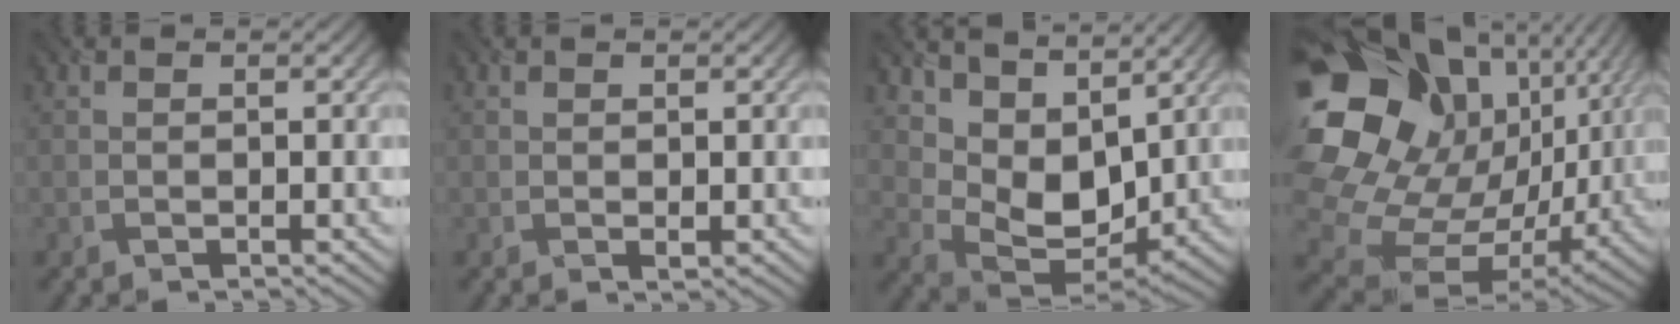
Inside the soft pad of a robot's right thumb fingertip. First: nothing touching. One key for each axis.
{"total": 0.6, "fx": 0.2, "fy": 0.4, "fz": 0.4, "tx": -0.005, "ty": -0.003, "tz": 0.005}
{"total": 9.1, "fx": 5.6, "fy": 5.3, "fz": 4.9, "tx": -0.109, "ty": -0.012, "tz": 0.103}
{"total": 23.0, "fx": 6.8, "fy": 18.0, "fz": 12.7, "tx": -0.347, "ty": -0.005, "tz": 0.152}